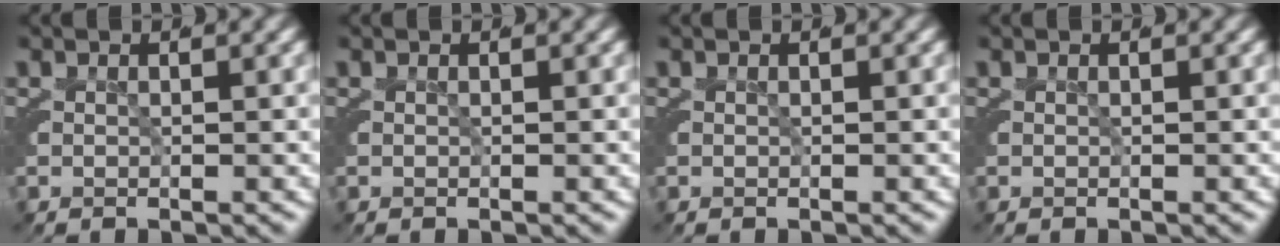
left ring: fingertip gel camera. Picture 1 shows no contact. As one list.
[{"total": 0.0}, {"total": 0.0}, {"total": 0.0}]